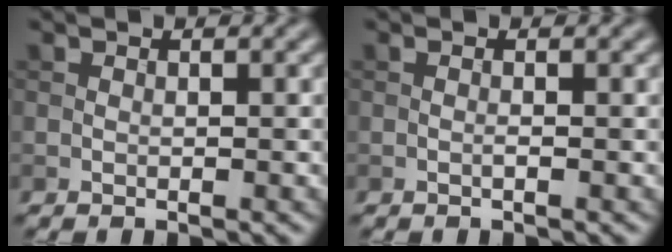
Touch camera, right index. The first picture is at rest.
{"total": 0.5, "force": [-0.2, 0.0, 0.5], "torque": [-0.011, 0.000, -0.005]}